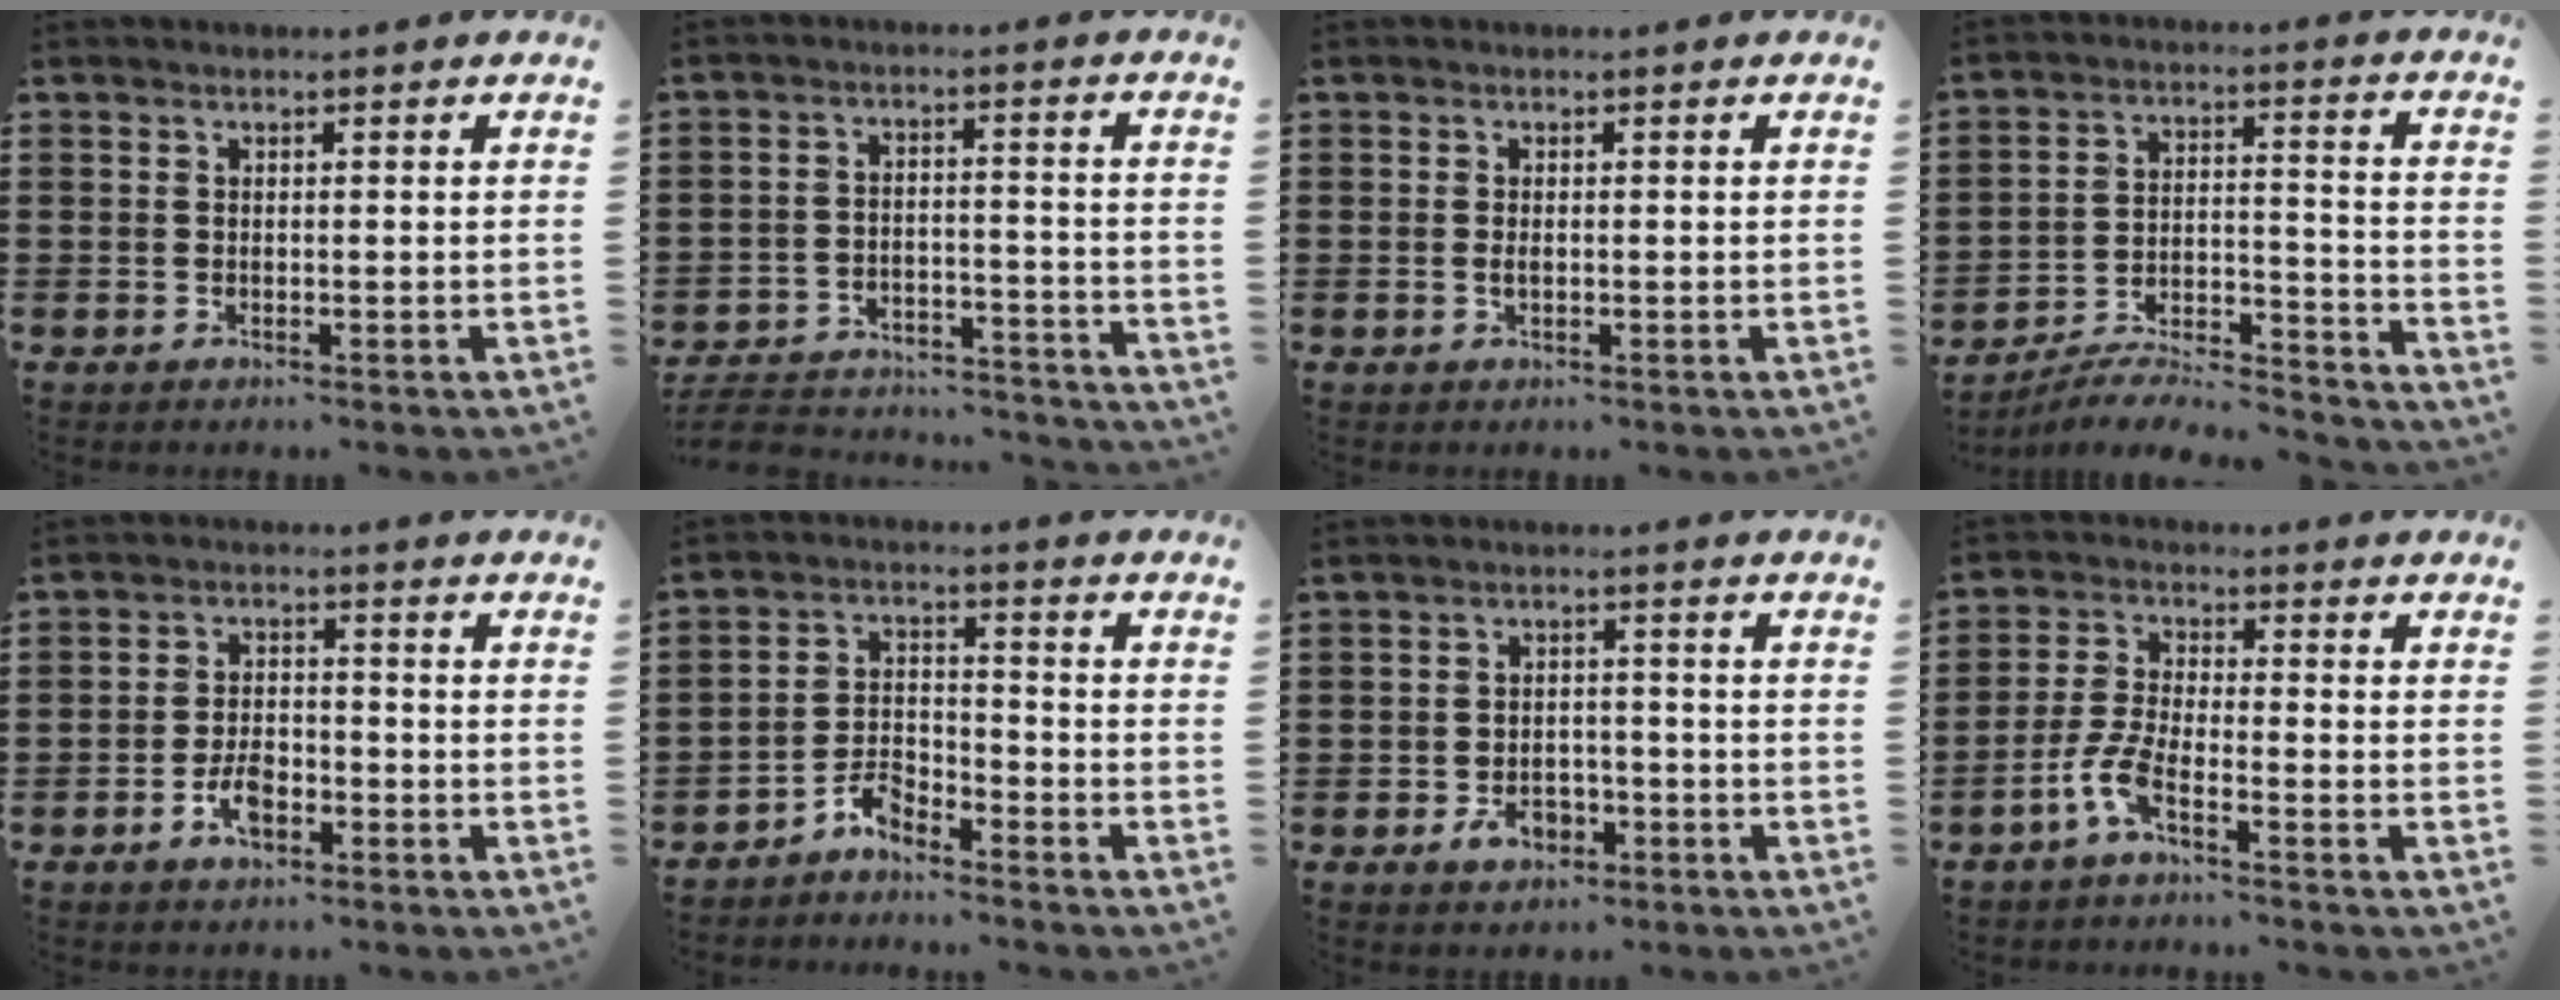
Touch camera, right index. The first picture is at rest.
{"total": 5.9, "force": [-5.7, 0.9, 1.4], "torque": [-0.033, 0.005, -0.114]}
{"total": 0.9, "force": [0.0, 0.3, 0.8], "torque": [-0.016, 0.001, -0.001]}
{"total": 6.7, "force": [-6.0, 1.4, 2.5], "torque": [-0.048, 0.000, -0.120]}
{"total": 4.6, "force": [-2.2, 2.2, 3.3], "torque": [-0.069, 0.003, -0.043]}
{"total": 4.3, "force": [-3.9, 1.3, 1.1], "torque": [-0.031, 0.010, -0.080]}
{"total": 3.9, "force": [-2.0, 2.5, 2.2], "torque": [-0.038, 0.007, -0.035]}
{"total": 4.9, "force": [-3.2, 0.8, 3.7], "torque": [-0.104, -0.014, -0.068]}